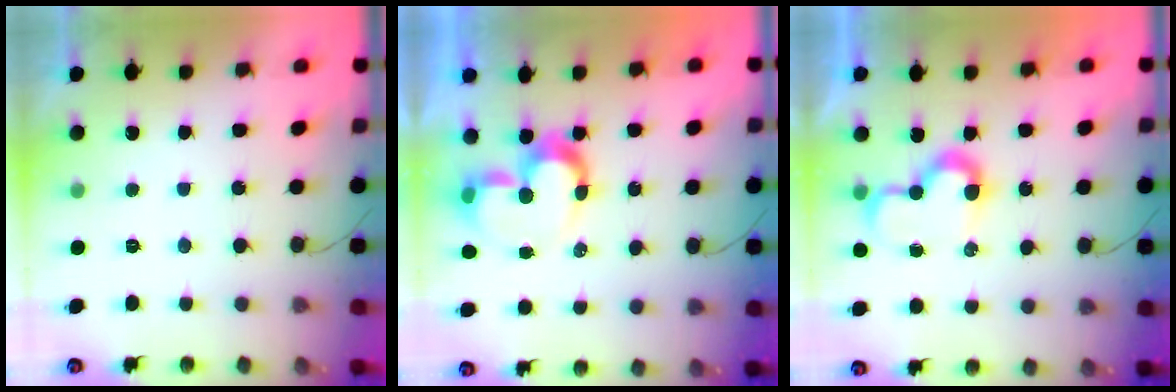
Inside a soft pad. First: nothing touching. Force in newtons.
{"total": 9.8, "press": 9.8, "slide": 0.6}
{"total": 7.9, "press": 7.8, "slide": 0.3}